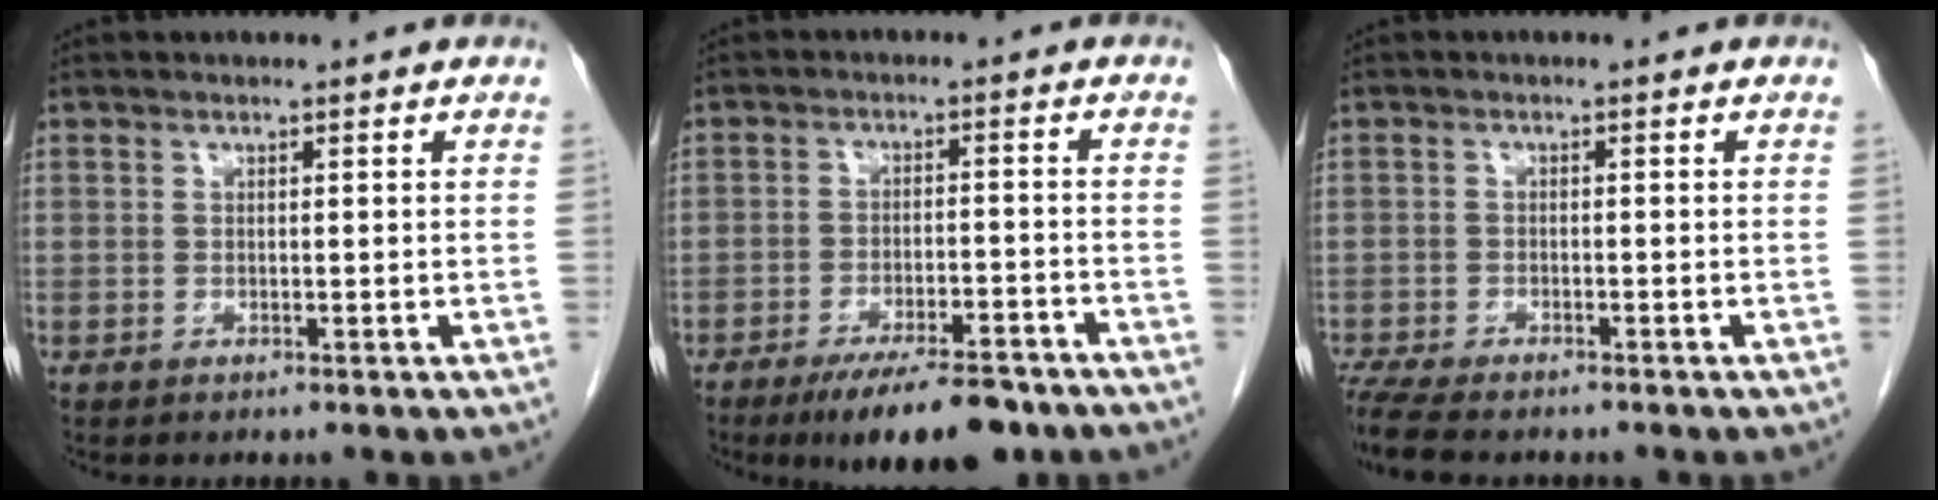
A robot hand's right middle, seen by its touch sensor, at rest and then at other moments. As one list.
[{"total": 10.7, "force": [-8.2, 2.8, 6.4], "torque": [-0.090, -0.011, -0.127]}, {"total": 8.4, "force": [-7.1, 2.1, 4.1], "torque": [-0.070, -0.012, -0.113]}]